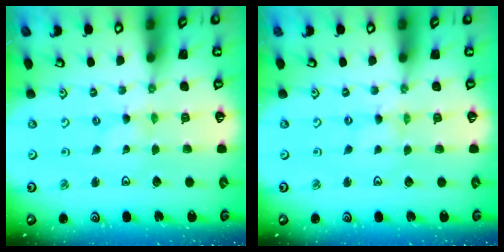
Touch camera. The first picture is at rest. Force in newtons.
{"total": 0.0}